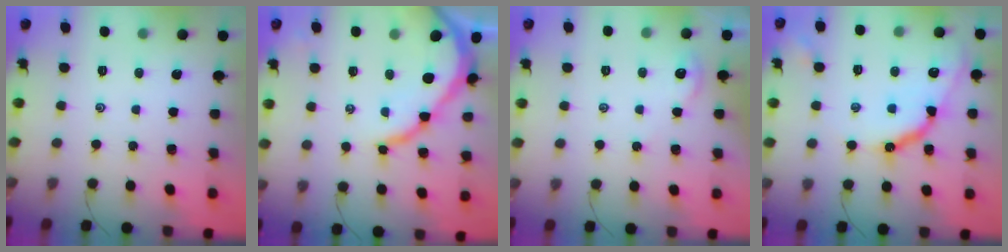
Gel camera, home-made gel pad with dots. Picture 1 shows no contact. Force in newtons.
{"total": 10.5, "press": 10.5, "slide": 0.9}
{"total": 2.2, "press": 2.2, "slide": 0.4}
{"total": 12.7, "press": 12.7, "slide": 1.0}